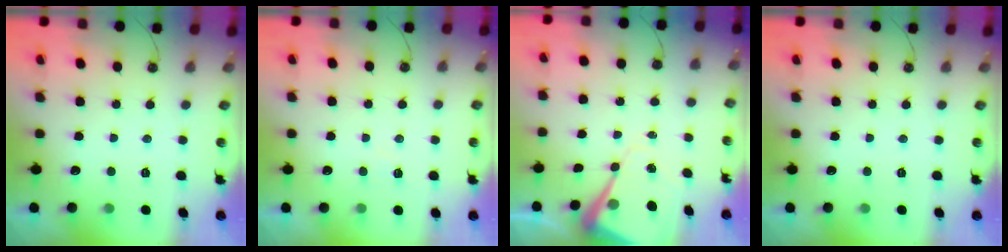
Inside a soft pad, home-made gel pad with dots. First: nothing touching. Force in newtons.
{"total": 5.2, "press": 5.1, "slide": 0.7}
{"total": 11.8, "press": 11.7, "slide": 1.2}
{"total": 0.0}